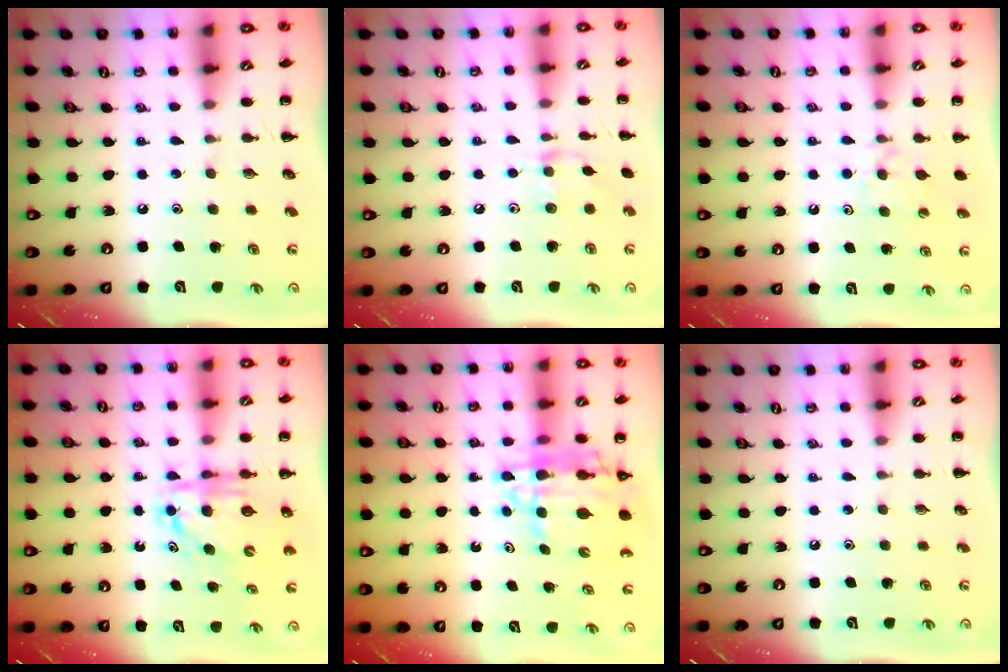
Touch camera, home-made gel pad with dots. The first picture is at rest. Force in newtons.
{"total": 6.7, "press": 6.6, "slide": 1.5}
{"total": 5.7, "press": 5.4, "slide": 1.9}
{"total": 6.6, "press": 6.5, "slide": 1.1}
{"total": 9.8, "press": 9.3, "slide": 3.0}
{"total": 0.0}